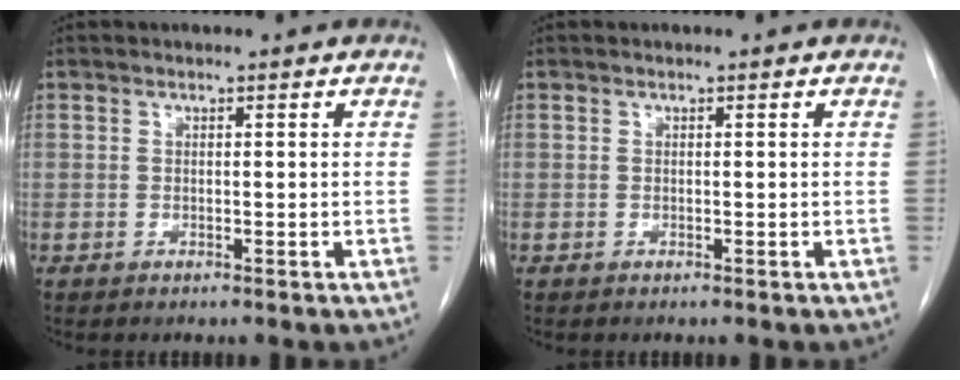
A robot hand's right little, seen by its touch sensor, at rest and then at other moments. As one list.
[{"total": 0.0}]